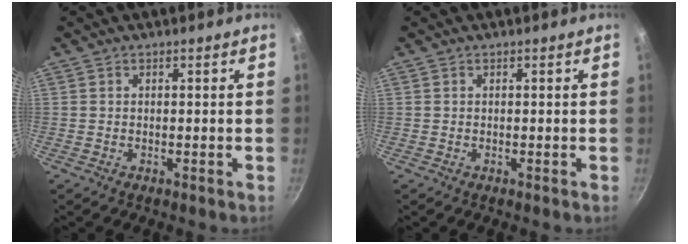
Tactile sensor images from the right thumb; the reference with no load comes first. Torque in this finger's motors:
{"motor_torque": [0.00, 0.00, 0.00, 0.00, 0.00]}